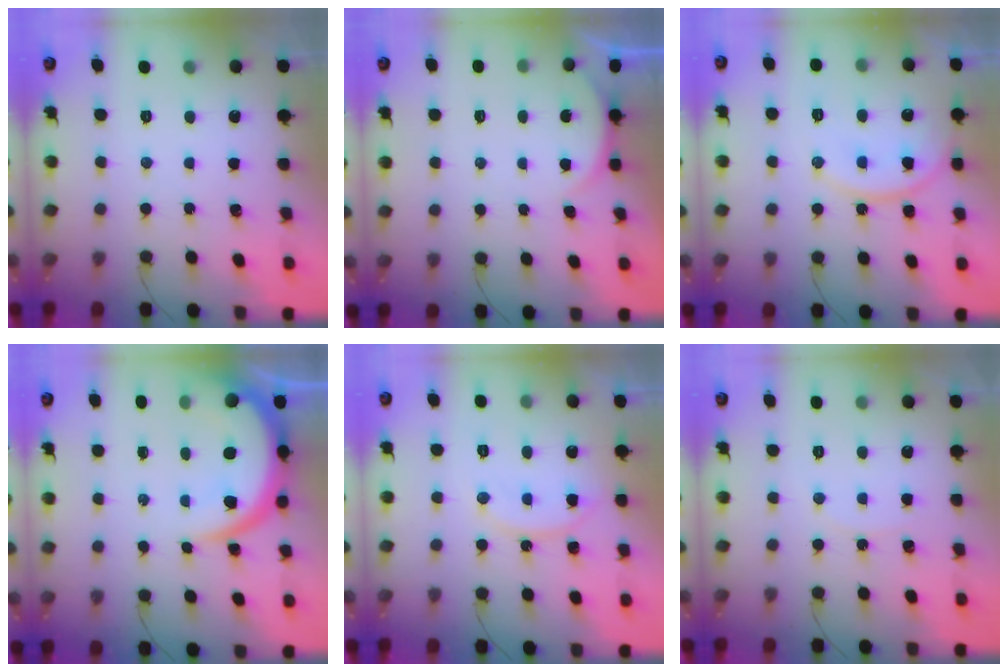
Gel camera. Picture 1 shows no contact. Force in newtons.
{"total": 2.3, "press": 2.3, "slide": 0.5}
{"total": 13.2, "press": 13.0, "slide": 1.8}
{"total": 11.5, "press": 11.4, "slide": 1.1}
{"total": 10.7, "press": 10.7, "slide": 0.3}
{"total": 4.8, "press": 4.1, "slide": 2.5}